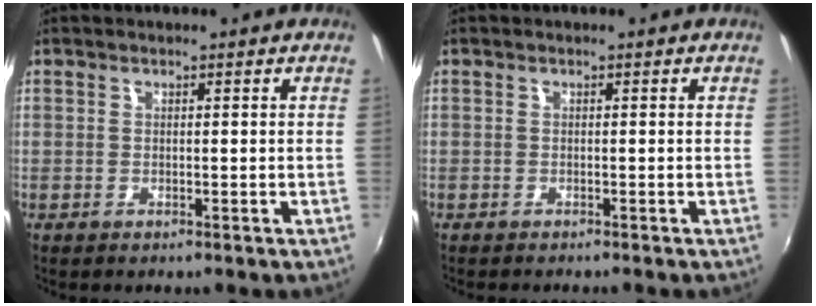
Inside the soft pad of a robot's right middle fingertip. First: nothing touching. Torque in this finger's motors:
{"motor_torque": [0.11, -0.18, 0.03, 0.01]}